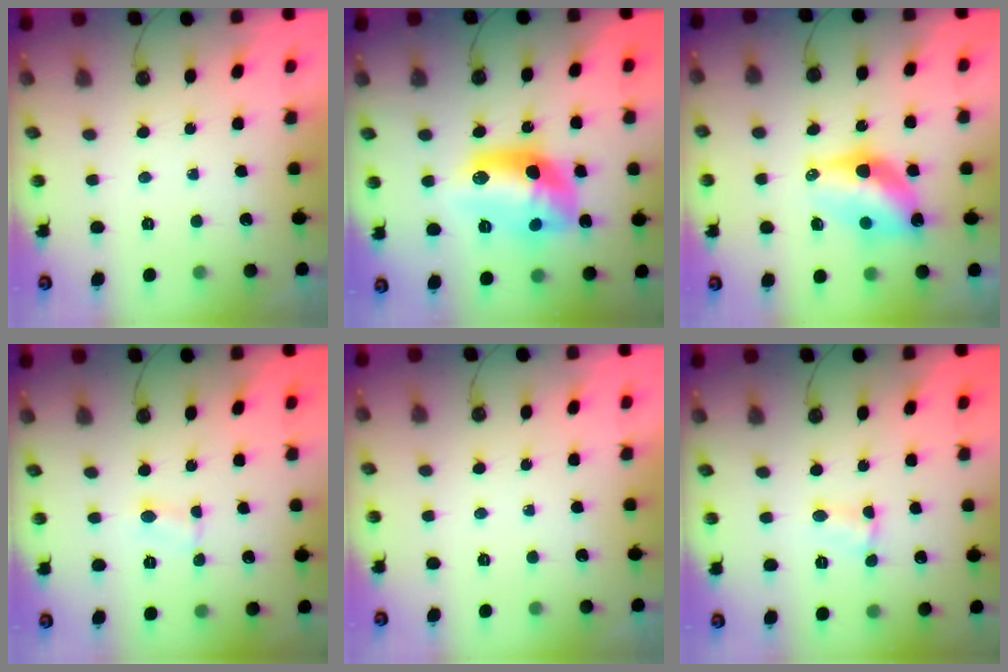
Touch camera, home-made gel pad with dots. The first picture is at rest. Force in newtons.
{"total": 15.4, "press": 15.3, "slide": 1.0}
{"total": 10.9, "press": 10.9, "slide": 0.6}
{"total": 1.4, "press": 1.3, "slide": 0.3}
{"total": 0.0}
{"total": 2.8, "press": 2.8, "slide": 0.4}